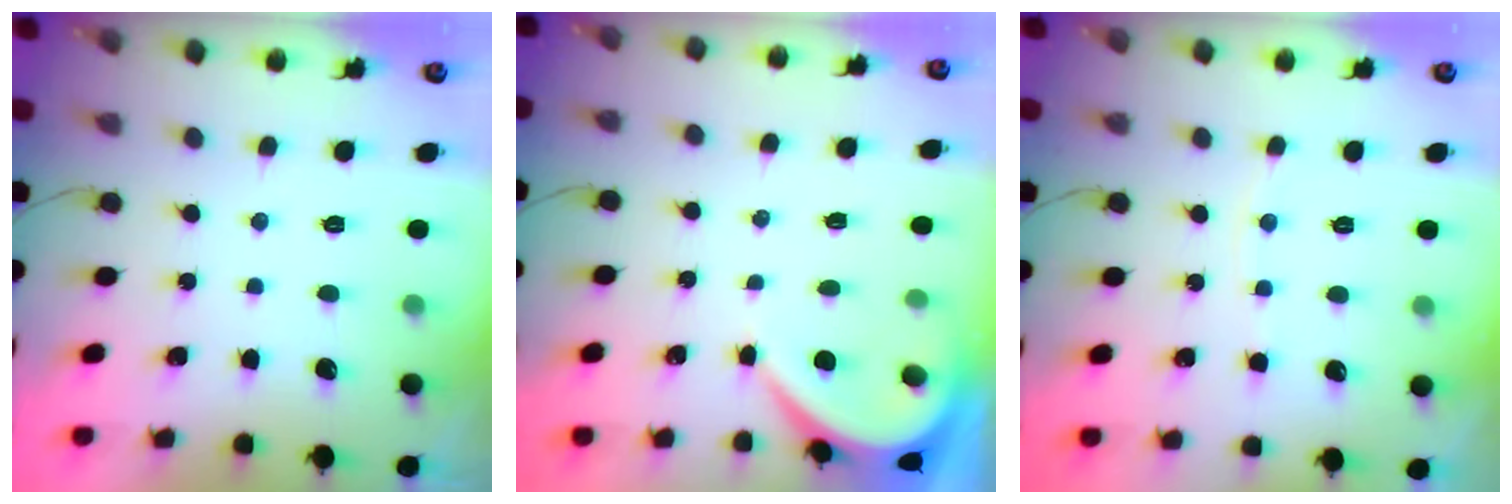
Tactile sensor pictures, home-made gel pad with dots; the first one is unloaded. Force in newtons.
{"total": 4.0, "press": 3.9, "slide": 0.6}
{"total": 2.9, "press": 2.8, "slide": 0.4}